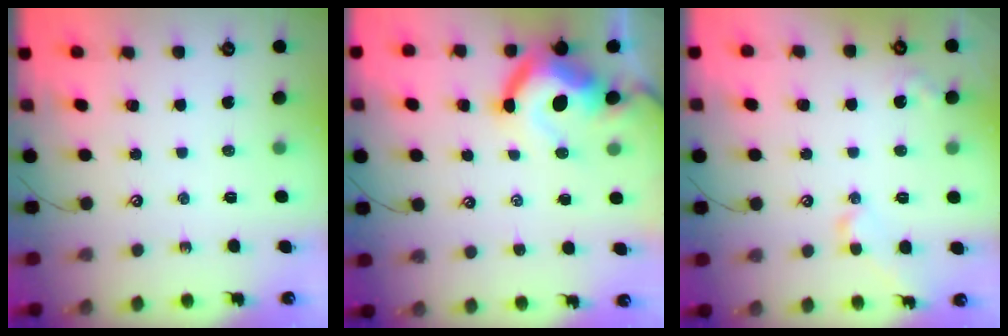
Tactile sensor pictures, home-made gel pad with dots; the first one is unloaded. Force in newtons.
{"total": 11.8, "press": 11.7, "slide": 1.4}
{"total": 3.0, "press": 2.9, "slide": 0.8}